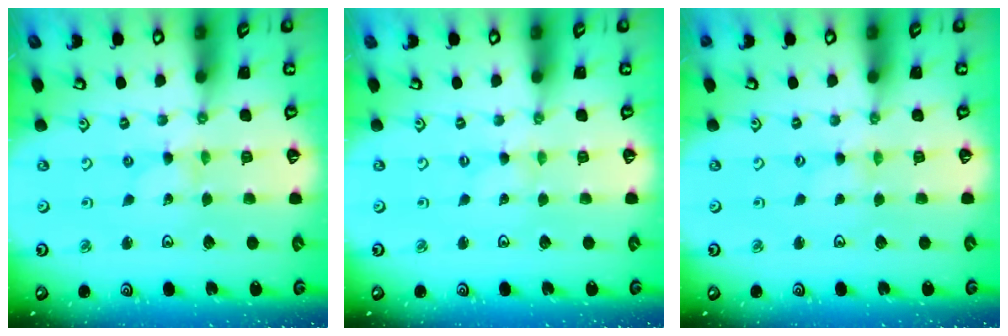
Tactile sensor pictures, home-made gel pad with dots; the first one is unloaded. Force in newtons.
{"total": 0.0}
{"total": 0.6, "press": 0.6, "slide": 0.2}